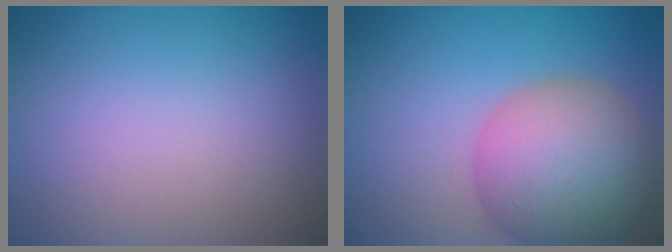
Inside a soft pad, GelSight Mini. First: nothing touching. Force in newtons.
{"total": 8.6, "press": 8.6, "slide": 0.3}